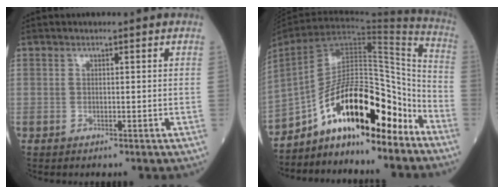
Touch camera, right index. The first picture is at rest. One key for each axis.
{"total": 18.4, "fx": -12.2, "fy": 5.3, "fz": 12.7, "tx": -0.223, "ty": 0.028, "tz": -0.207}